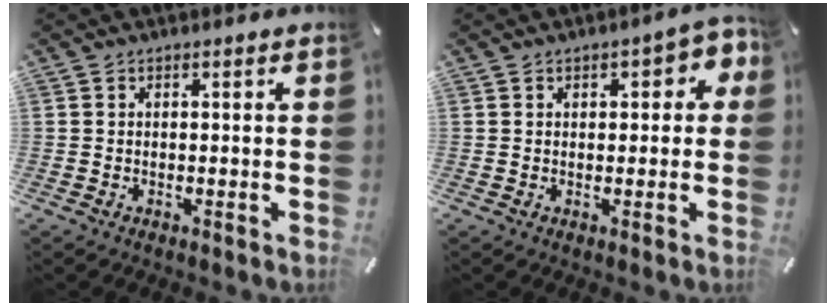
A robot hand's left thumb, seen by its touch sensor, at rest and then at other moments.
{"total": 4.4, "force": [1.2, 2.6, 3.4], "torque": [-0.036, -0.001, 0.011]}